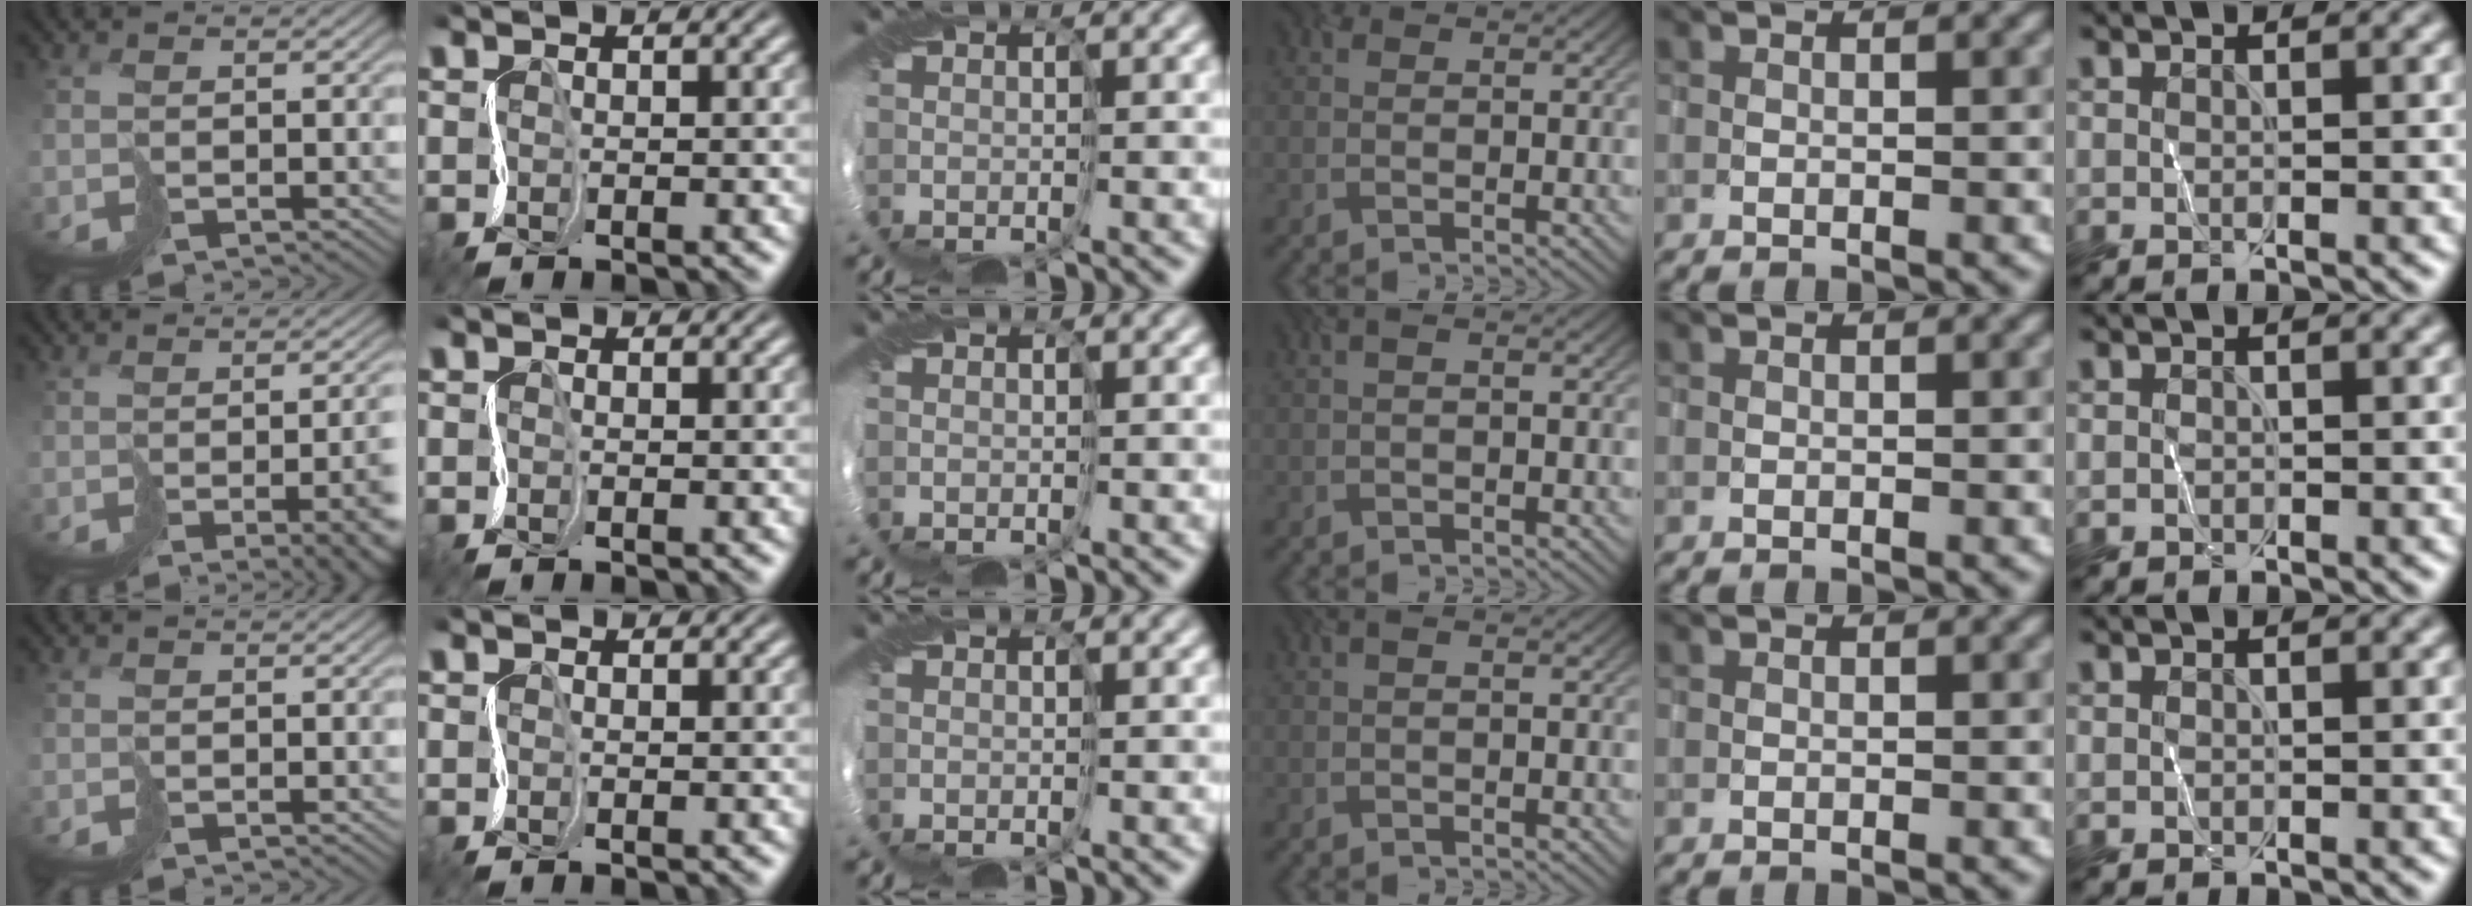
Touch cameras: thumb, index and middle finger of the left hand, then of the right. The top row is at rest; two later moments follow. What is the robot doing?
{"motion": "cut", "object": "receipt paper"}